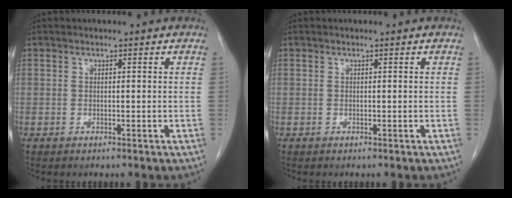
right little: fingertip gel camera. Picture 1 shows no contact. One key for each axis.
{"total": 0.0}